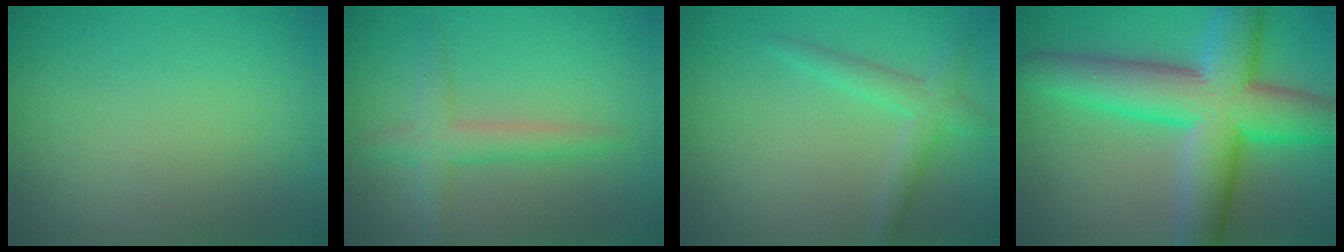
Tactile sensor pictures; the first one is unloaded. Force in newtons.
{"total": 2.9, "press": 2.9, "slide": 0.2}
{"total": 2.4, "press": 2.4, "slide": 0.1}
{"total": 11.9, "press": 11.9, "slide": 0.5}